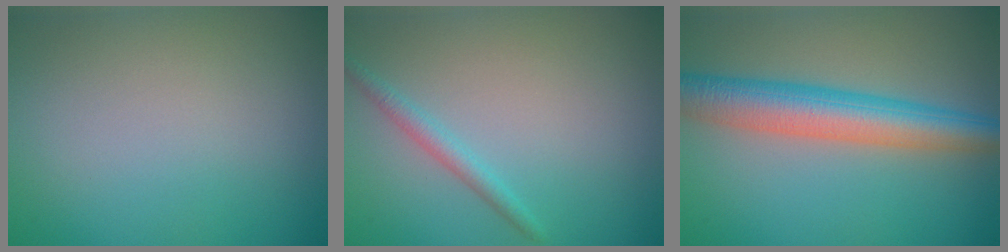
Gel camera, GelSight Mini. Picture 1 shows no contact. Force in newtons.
{"total": 1.6, "press": 1.6, "slide": 0.1}
{"total": 6.8, "press": 6.8, "slide": 0.1}